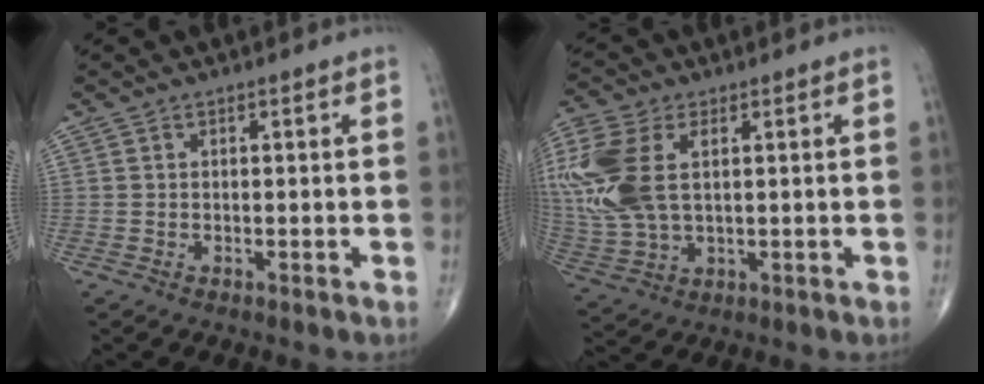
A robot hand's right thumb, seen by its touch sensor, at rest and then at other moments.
{"total": 17.3, "force": [3.5, 10.1, 13.7], "torque": [-0.343, -0.001, 0.070]}